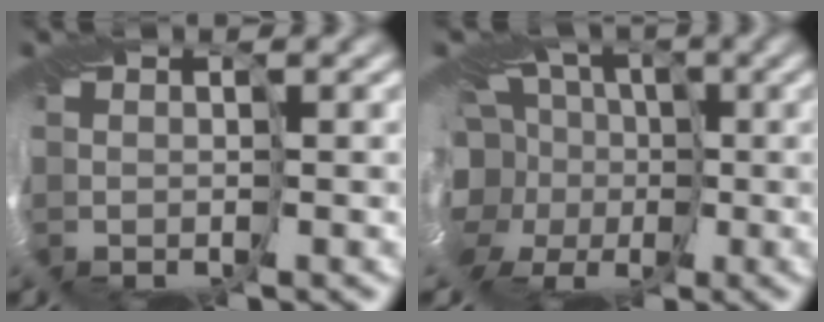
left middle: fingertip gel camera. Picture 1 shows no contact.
{"total": 11.2, "force": [-2.9, 8.6, 6.6], "torque": [-0.100, -0.023, -0.058]}